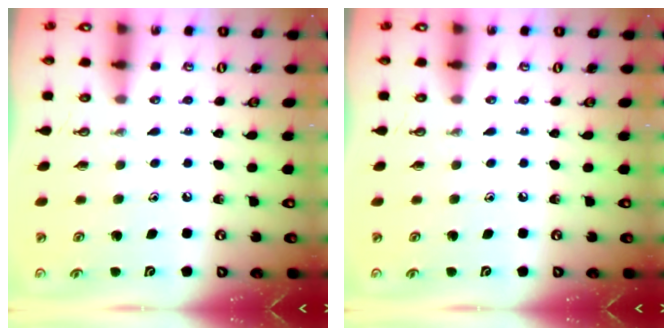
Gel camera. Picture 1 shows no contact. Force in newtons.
{"total": 0.0}